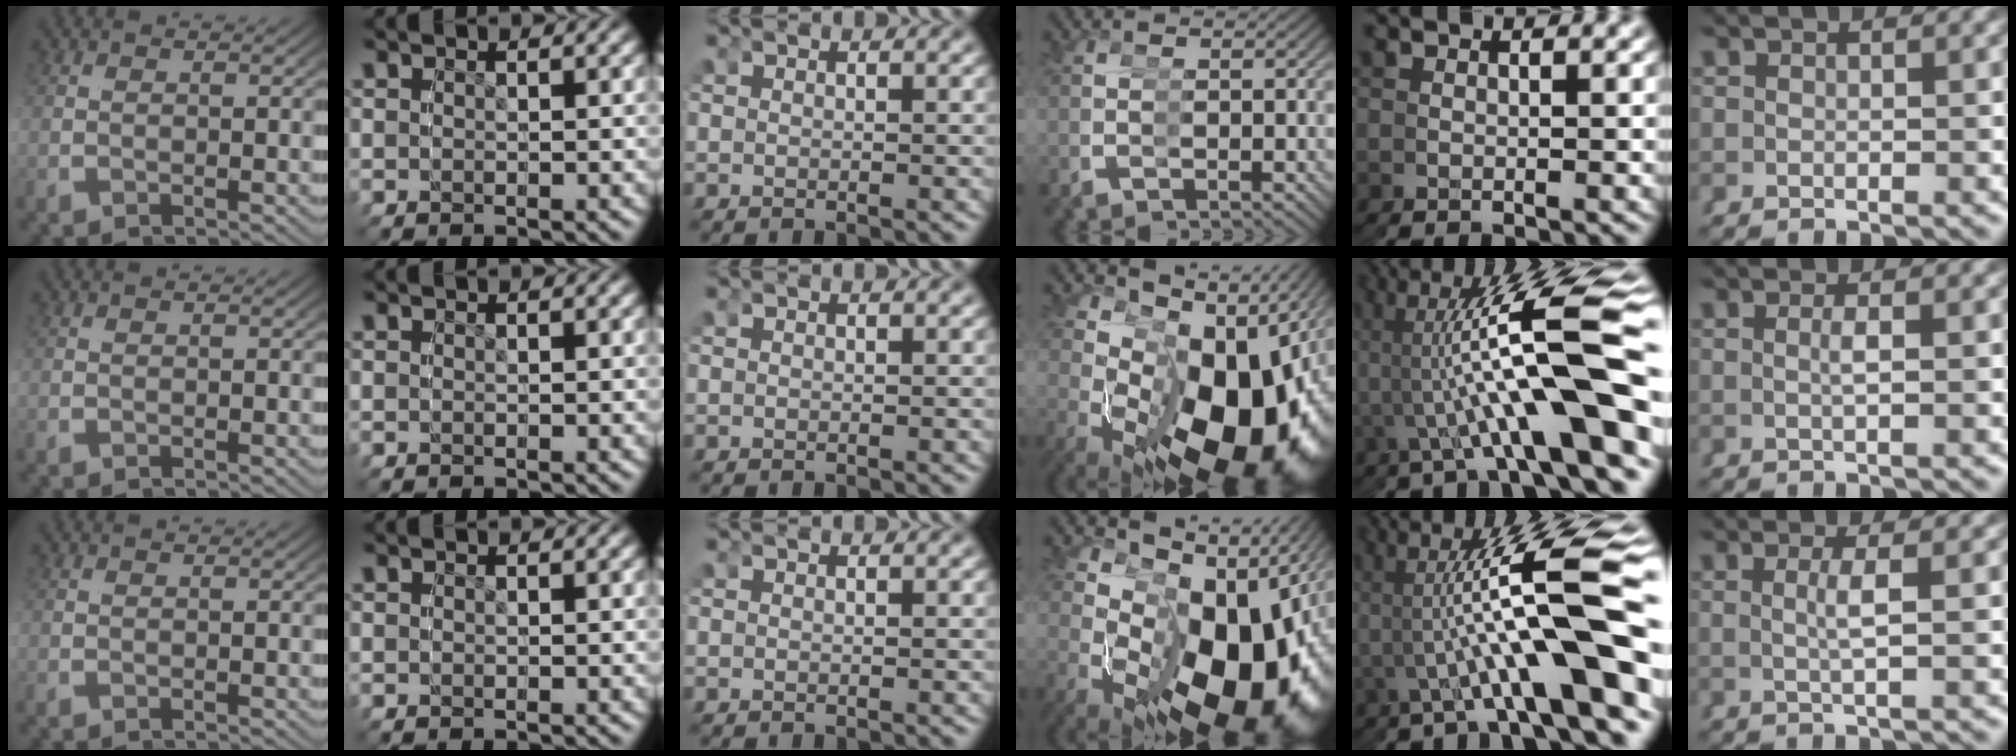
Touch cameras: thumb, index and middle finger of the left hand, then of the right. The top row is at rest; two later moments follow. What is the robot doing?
{"motion": "grasp_and_lifting", "object": "legos"}